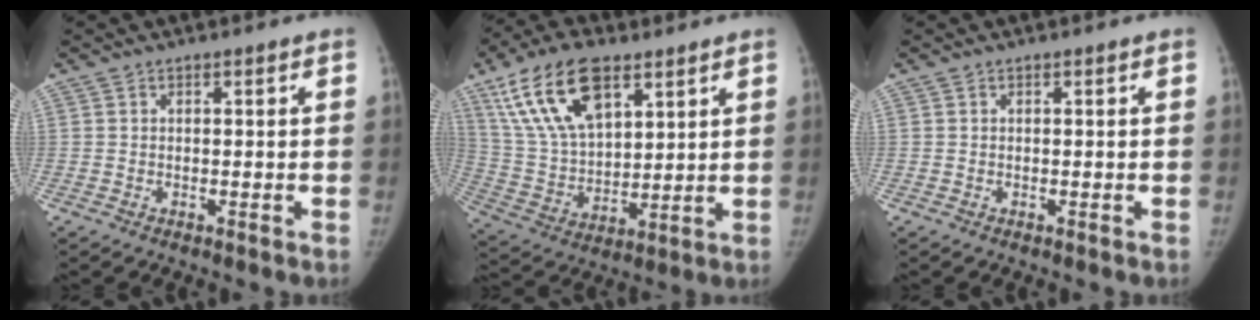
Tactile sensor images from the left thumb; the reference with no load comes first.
{"total": 18.6, "force": [9.9, 9.3, 12.7], "torque": [-0.215, -0.028, 0.193]}
{"total": 0.0}